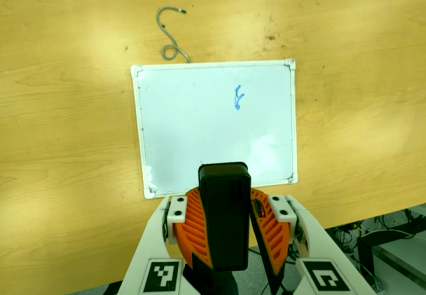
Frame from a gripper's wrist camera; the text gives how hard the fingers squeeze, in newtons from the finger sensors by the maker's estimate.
{"total": 10.2, "left": 10.2, "right": 10.3}